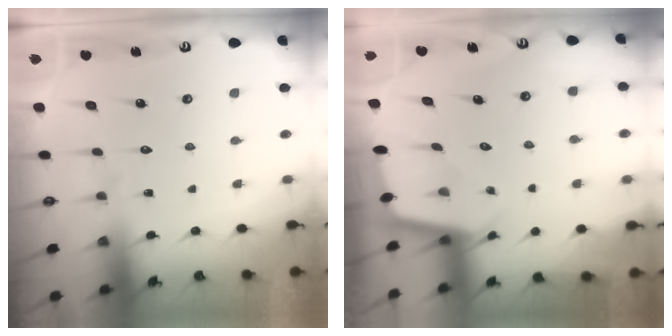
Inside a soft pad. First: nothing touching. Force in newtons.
{"total": 1.8, "press": 1.8, "slide": 0.2}